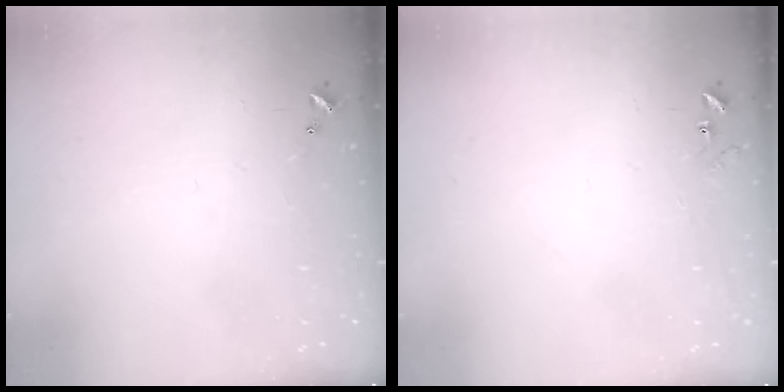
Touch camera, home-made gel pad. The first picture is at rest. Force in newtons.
{"total": 7.7, "press": 7.6, "slide": 0.6}